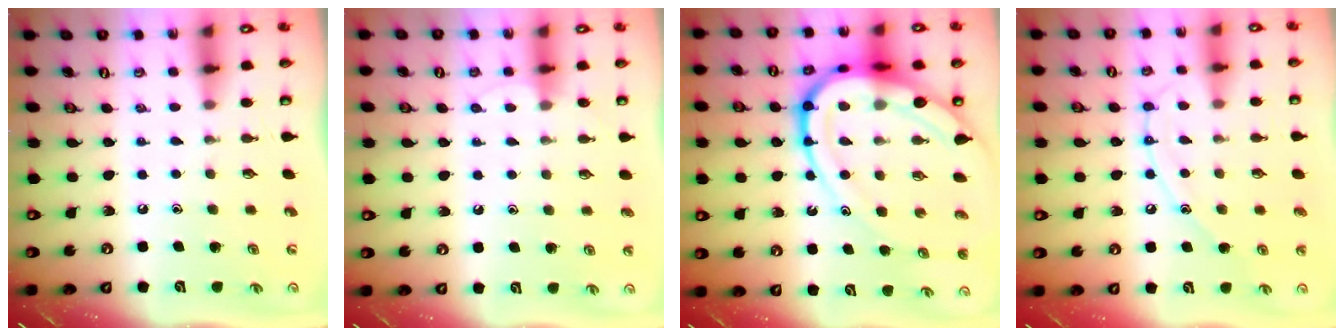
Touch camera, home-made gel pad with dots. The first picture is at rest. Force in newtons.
{"total": 4.5, "press": 4.4, "slide": 0.4}
{"total": 21.9, "press": 21.8, "slide": 2.1}
{"total": 10.2, "press": 10.1, "slide": 0.9}